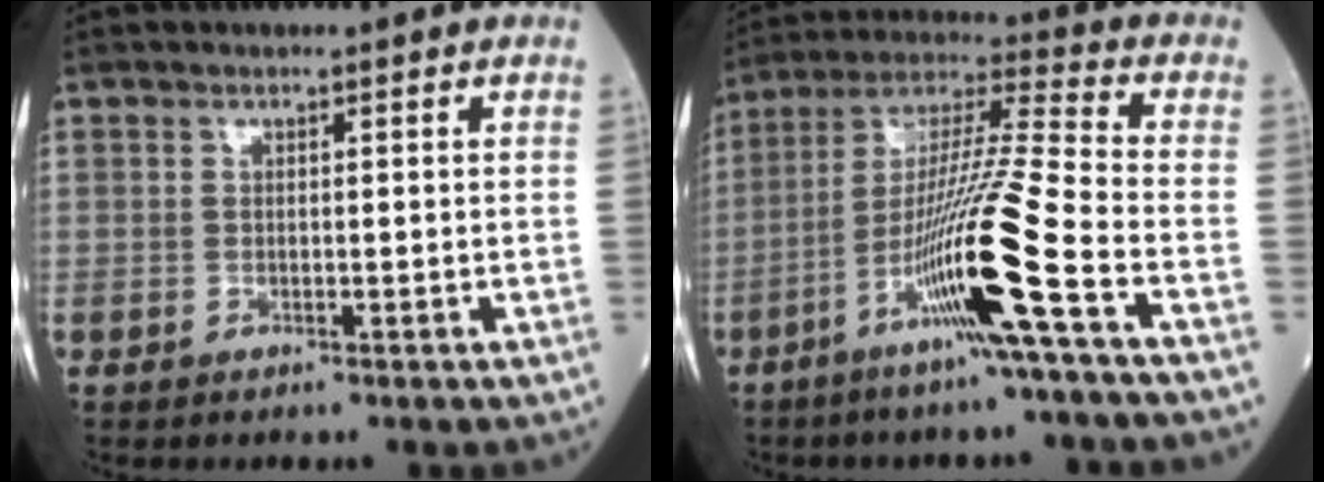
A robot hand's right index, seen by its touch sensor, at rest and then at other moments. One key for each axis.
{"total": 15.7, "fx": -6.6, "fy": -1.7, "fz": 14.1, "tx": -0.270, "ty": -0.010, "tz": -0.125}